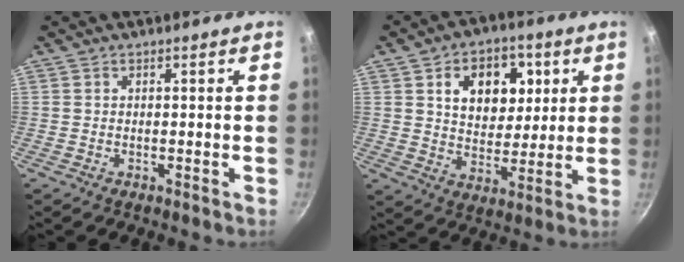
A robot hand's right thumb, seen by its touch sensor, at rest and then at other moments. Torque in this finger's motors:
{"motor_torque": [1.53, 1.89, 1.15, 0.85, 0.09]}